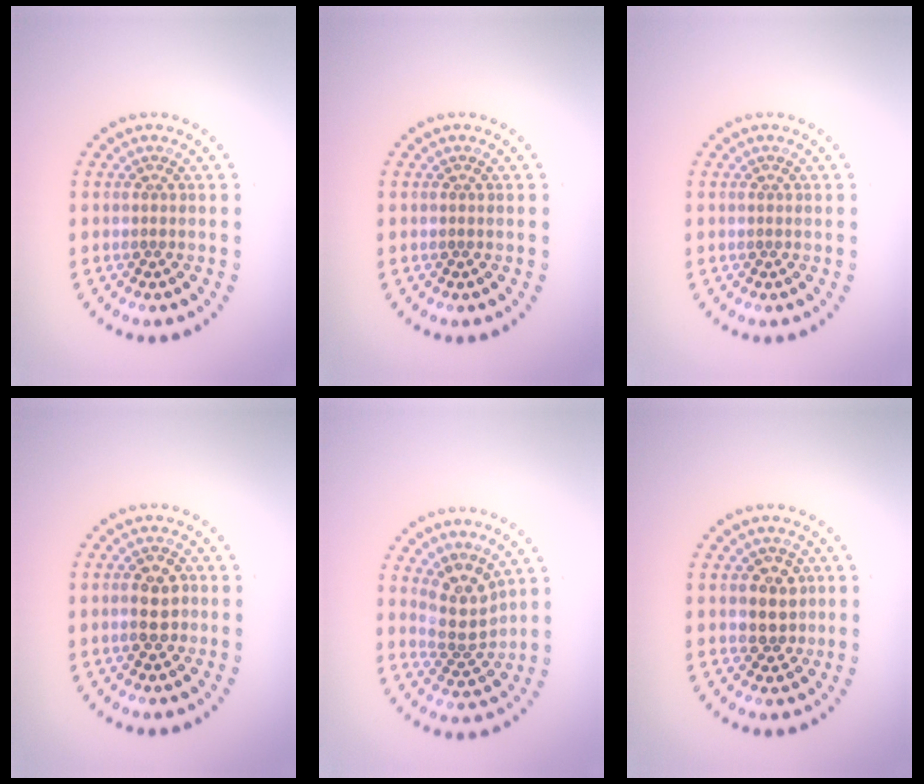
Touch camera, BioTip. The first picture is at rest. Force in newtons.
{"total": 0.0}
{"total": 0.0}
{"total": 2.5, "press": 2.5, "slide": 0.5}
{"total": 3.3, "press": 2.7, "slide": 1.8}
{"total": 2.7, "press": 2.5, "slide": 1.0}